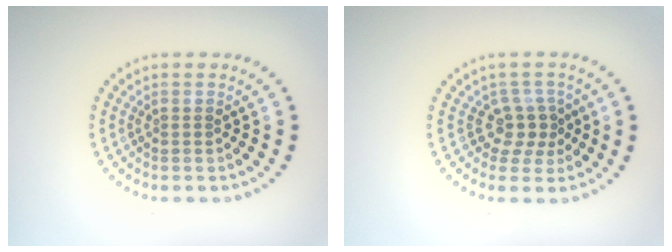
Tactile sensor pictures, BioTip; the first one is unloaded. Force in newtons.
{"total": 2.5, "press": 1.8, "slide": 1.7}